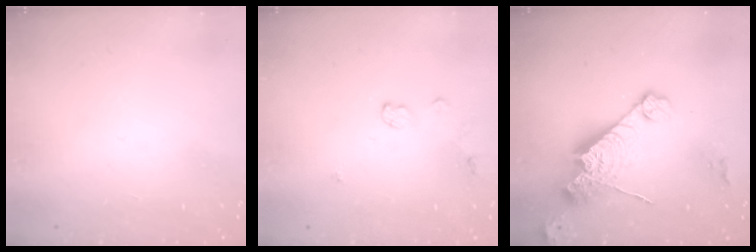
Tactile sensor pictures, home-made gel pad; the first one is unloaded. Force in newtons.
{"total": 5.6, "press": 5.5, "slide": 0.6}
{"total": 17.1, "press": 17.0, "slide": 1.7}